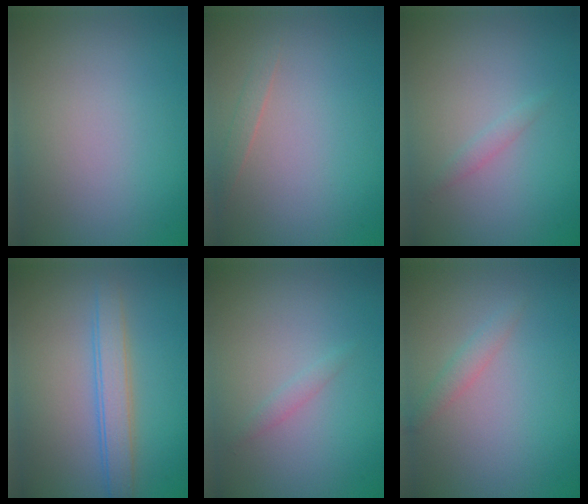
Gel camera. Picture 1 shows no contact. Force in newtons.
{"total": 0.8, "press": 0.8, "slide": 0.0}
{"total": 0.8, "press": 0.8, "slide": 0.0}
{"total": 3.0, "press": 2.9, "slide": 0.2}
{"total": 0.8, "press": 0.8, "slide": 0.0}
{"total": 1.3, "press": 1.3, "slide": 0.0}